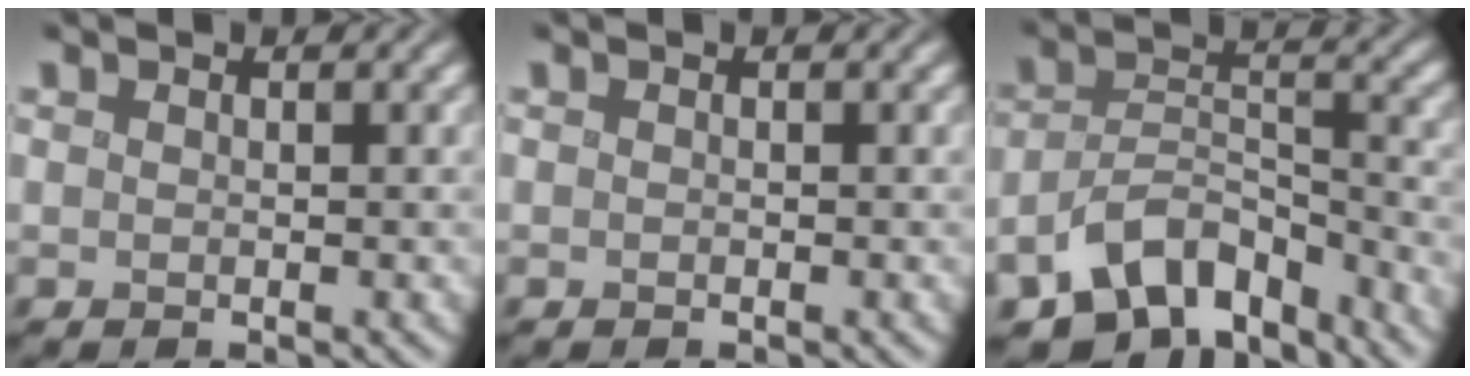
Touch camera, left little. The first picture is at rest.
{"total": 0.0}
{"total": 8.5, "force": [-6.3, 4.2, 3.8], "torque": [-0.051, -0.017, -0.110]}